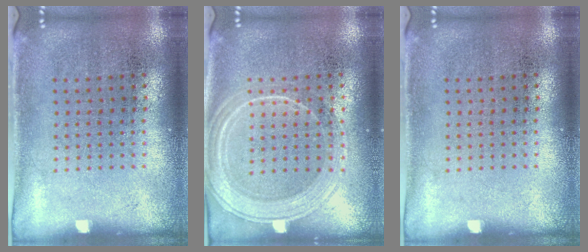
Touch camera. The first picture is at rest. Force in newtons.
{"total": 1.8, "press": 1.8, "slide": 0.4}
{"total": 0.0}